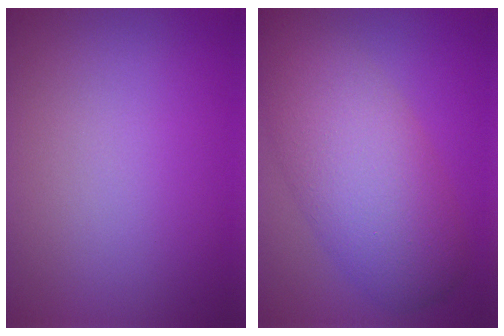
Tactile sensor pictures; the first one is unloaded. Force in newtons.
{"total": 8.1, "press": 8.1, "slide": 0.4}